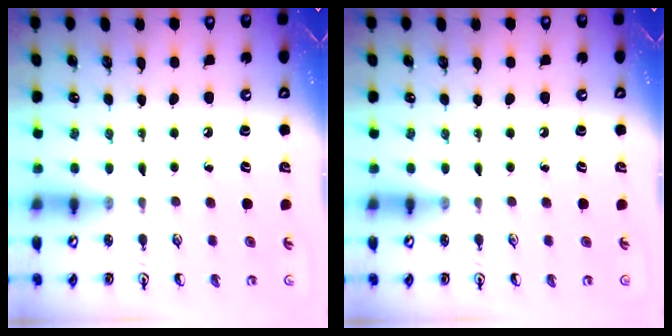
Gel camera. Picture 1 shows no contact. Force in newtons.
{"total": 0.0}